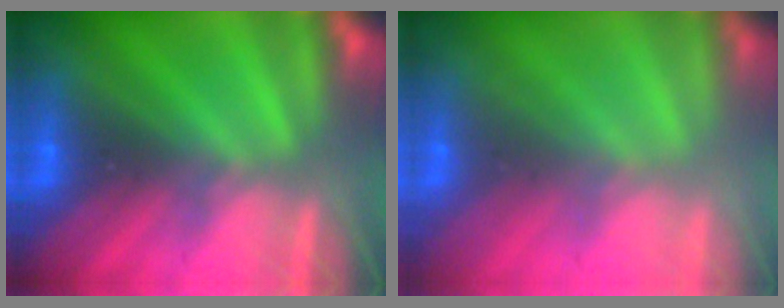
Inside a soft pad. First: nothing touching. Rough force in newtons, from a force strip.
{"total": 2.7}